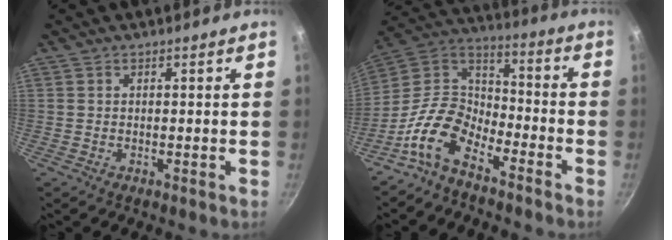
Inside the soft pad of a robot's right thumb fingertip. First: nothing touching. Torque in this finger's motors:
{"motor_torque": [0.18, 0.30, 1.45, -1.30, 0.33]}